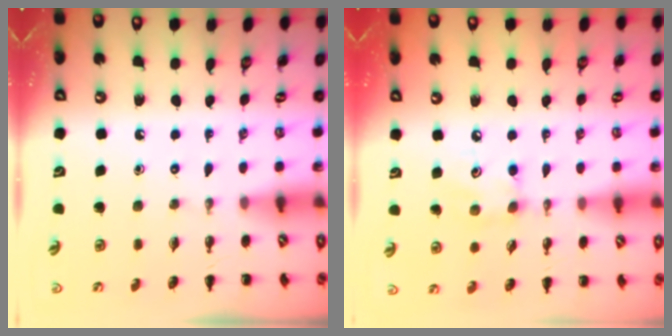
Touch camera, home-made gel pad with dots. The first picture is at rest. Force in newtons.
{"total": 5.1, "press": 5.0, "slide": 0.7}